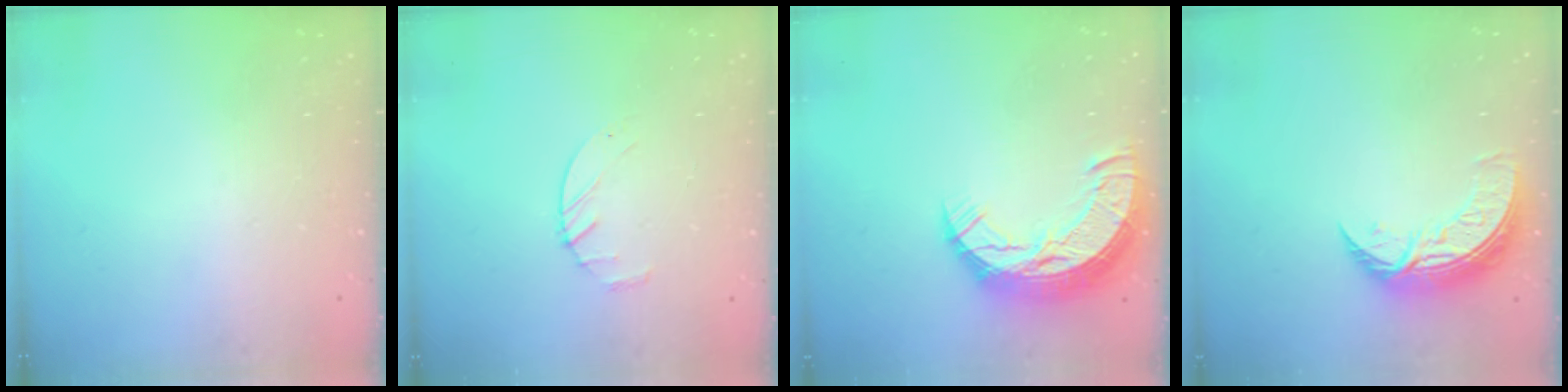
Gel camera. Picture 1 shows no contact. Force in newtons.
{"total": 2.4, "press": 2.3, "slide": 0.3}
{"total": 13.5, "press": 13.4, "slide": 1.2}
{"total": 9.1, "press": 9.0, "slide": 0.8}